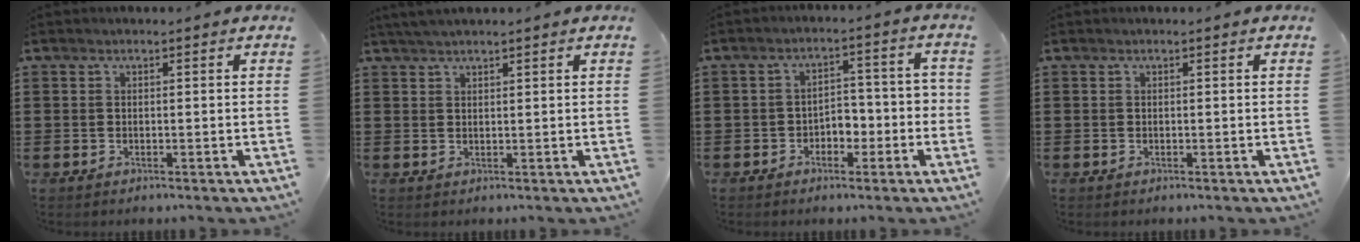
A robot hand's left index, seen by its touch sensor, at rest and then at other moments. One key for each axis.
{"total": 1.7, "fx": 1.5, "fy": -0.1, "fz": 0.7, "tx": -0.015, "ty": 0.001, "tz": 0.029}
{"total": 3.7, "fx": -2.2, "fy": 2.3, "fz": 1.9, "tx": -0.040, "ty": 0.009, "tz": -0.046}
{"total": 0.0}